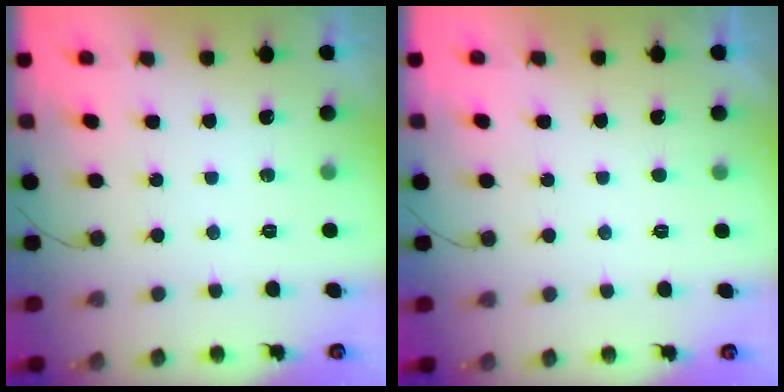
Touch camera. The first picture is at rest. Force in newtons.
{"total": 1.4, "press": 1.4, "slide": 0.3}